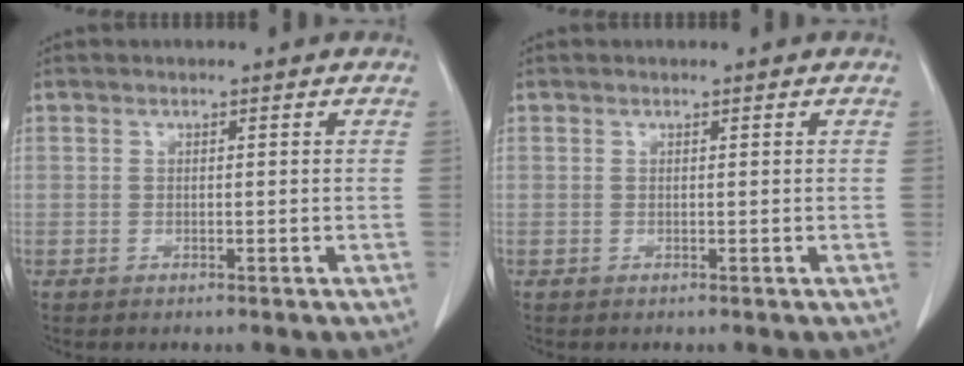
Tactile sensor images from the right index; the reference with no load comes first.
{"total": 0.0}